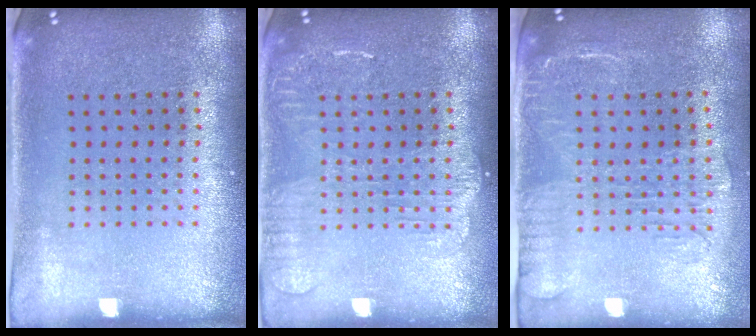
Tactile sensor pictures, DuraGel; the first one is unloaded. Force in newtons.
{"total": 2.2, "press": 2.2, "slide": 0.3}
{"total": 2.0, "press": 1.6, "slide": 1.1}